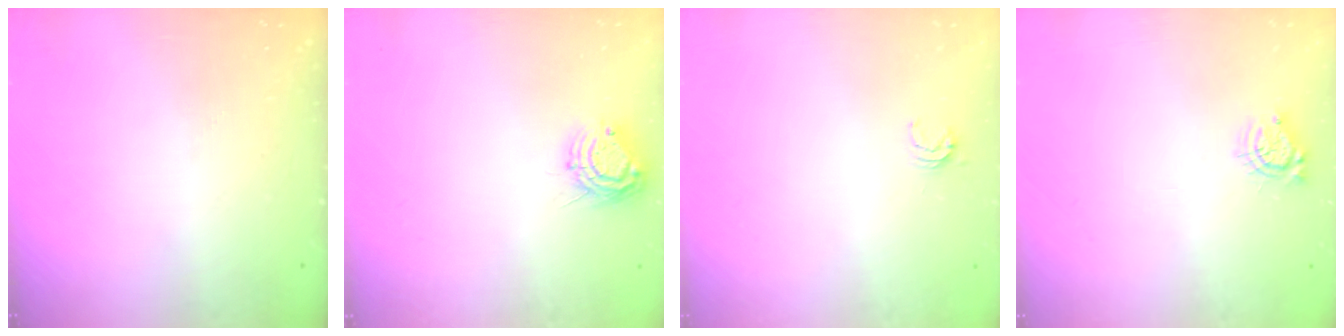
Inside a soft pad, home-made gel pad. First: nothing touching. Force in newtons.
{"total": 8.3, "press": 8.3, "slide": 0.7}
{"total": 3.3, "press": 3.3, "slide": 0.3}
{"total": 5.1, "press": 5.0, "slide": 0.6}